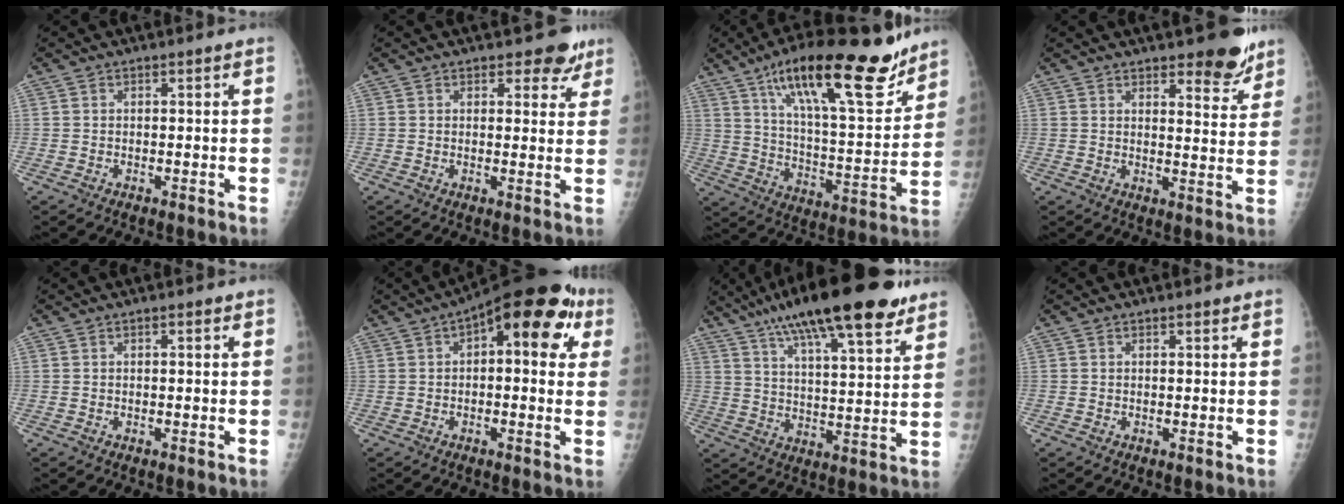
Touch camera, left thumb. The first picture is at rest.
{"total": 4.7, "force": [3.5, 2.6, 1.7], "torque": [0.012, -0.020, 0.038]}
{"total": 25.0, "force": [16.4, 7.2, 17.4], "torque": [-0.246, -0.064, 0.268]}
{"total": 7.4, "force": [5.5, 2.6, 4.3], "torque": [-0.027, -0.036, 0.073]}
{"total": 0.8, "force": [0.4, 0.3, 0.6], "torque": [-0.011, 0.001, 0.004]}
{"total": 16.7, "force": [5.5, 7.4, 13.9], "torque": [-0.149, 0.025, 0.061]}
{"total": 23.6, "force": [15.5, 6.0, 16.7], "torque": [-0.254, -0.028, 0.244]}
{"total": 0.8, "force": [0.6, 0.3, 0.4], "torque": [-0.005, -0.003, 0.007]}